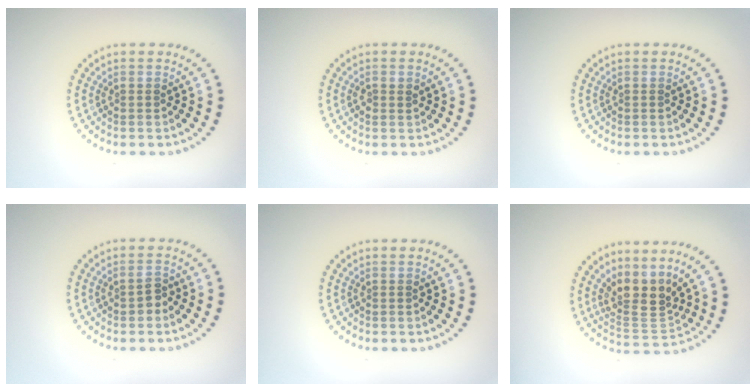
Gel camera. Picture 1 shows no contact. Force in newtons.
{"total": 1.0, "press": 0.9, "slide": 0.3}
{"total": 0.0}
{"total": 1.3, "press": 1.3, "slide": 0.3}
{"total": 0.0}
{"total": 3.8, "press": 2.9, "slide": 2.4}